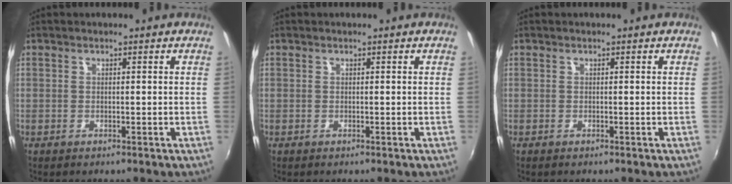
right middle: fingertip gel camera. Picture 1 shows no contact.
{"total": 0.0}
{"total": 0.0}